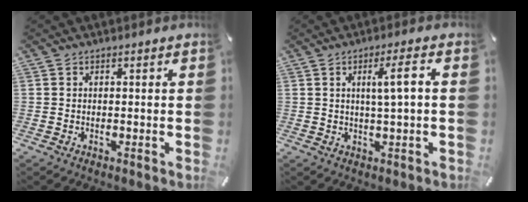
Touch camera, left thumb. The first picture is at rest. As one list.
[{"total": 6.1, "force": [1.2, 0.6, 6.0], "torque": [-0.114, -0.001, 0.016]}]